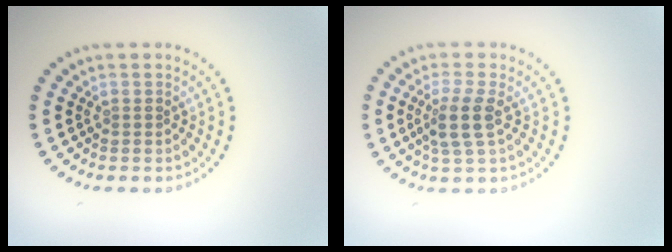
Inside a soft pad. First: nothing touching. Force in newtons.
{"total": 2.7, "press": 2.3, "slide": 1.4}